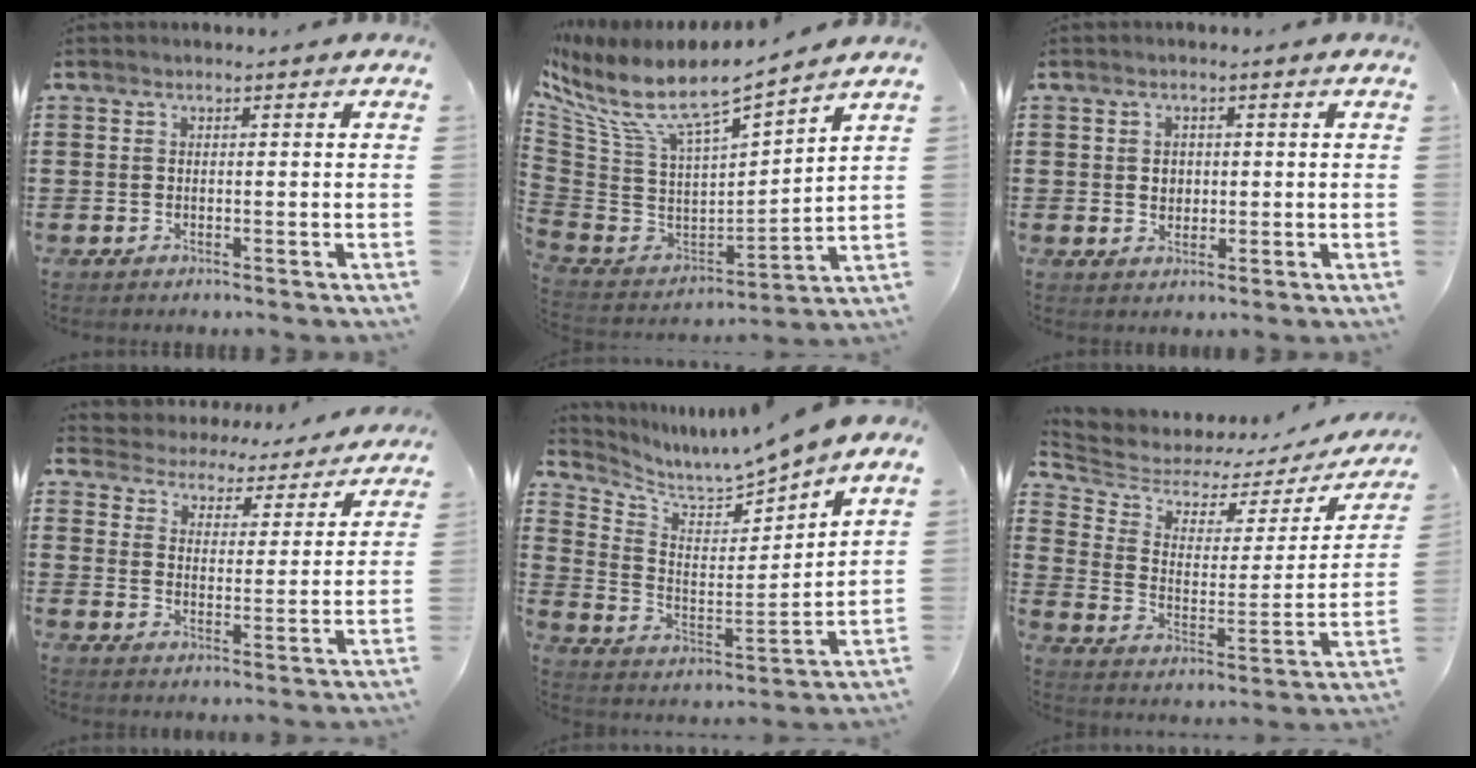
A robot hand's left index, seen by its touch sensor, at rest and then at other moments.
{"total": 8.6, "force": [6.0, 2.4, 5.7], "torque": [-0.135, -0.053, 0.099]}
{"total": 1.8, "force": [0.2, 1.6, 0.8], "torque": [-0.013, 0.006, 0.001]}
{"total": 3.5, "force": [3.3, 0.2, -0.9], "torque": [-0.011, -0.037, 0.050]}
{"total": 4.7, "force": [4.6, 0.4, 0.3], "torque": [-0.035, -0.048, 0.076]}
{"total": 4.3, "force": [3.8, 1.9, 0.5], "torque": [-0.043, -0.033, 0.060]}